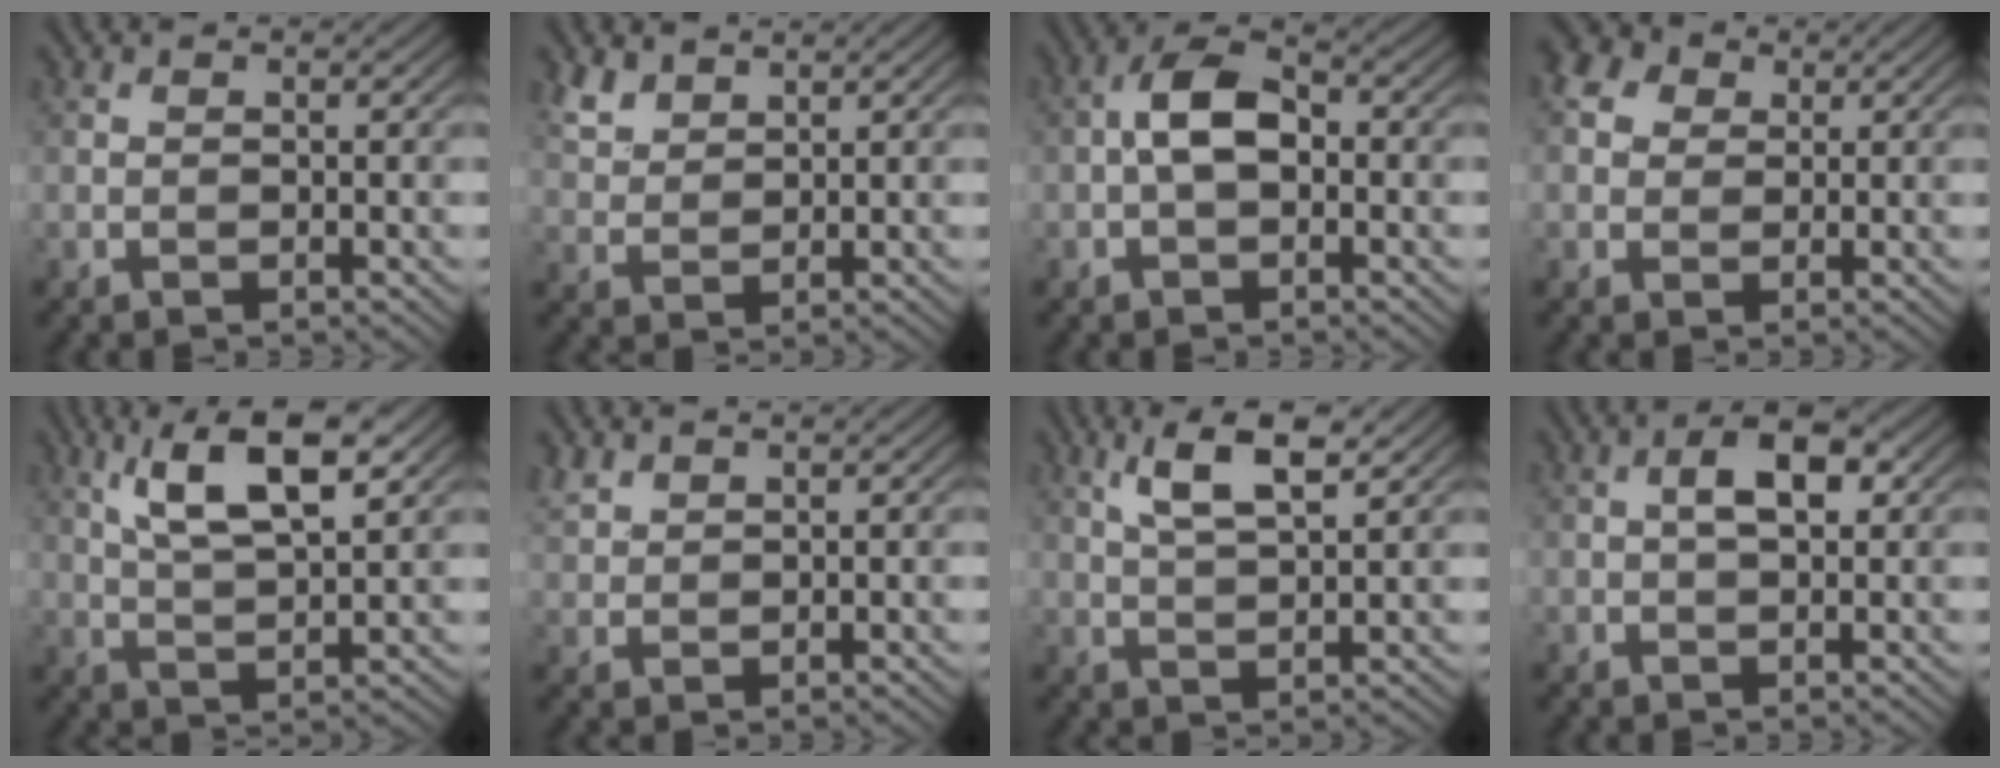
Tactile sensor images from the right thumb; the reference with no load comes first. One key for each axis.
{"total": 3.7, "fx": 2.8, "fy": 1.7, "fz": 1.5, "tx": -0.041, "ty": 0.003, "tz": 0.068}
{"total": 5.1, "fx": -0.4, "fy": 2.9, "fz": 4.2, "tx": -0.082, "ty": 0.014, "tz": -0.015}
{"total": 5.6, "fx": 2.4, "fy": 4.4, "fz": 2.6, "tx": -0.090, "ty": 0.014, "tz": 0.033}
{"total": 9.6, "fx": 4.7, "fy": 2.7, "fz": 7.9, "tx": -0.149, "ty": 0.009, "tz": 0.088}
{"total": 2.4, "fx": 1.9, "fy": 1.2, "fz": 0.8, "tx": -0.023, "ty": 0.005, "tz": 0.046}
{"total": 6.3, "fx": 3.5, "fy": 1.6, "fz": 5.0, "tx": -0.104, "ty": 0.004, "tz": 0.069}
{"total": 4.3, "fx": 0.9, "fy": 2.1, "fz": 3.7, "tx": -0.064, "ty": 0.007, "tz": 0.011}